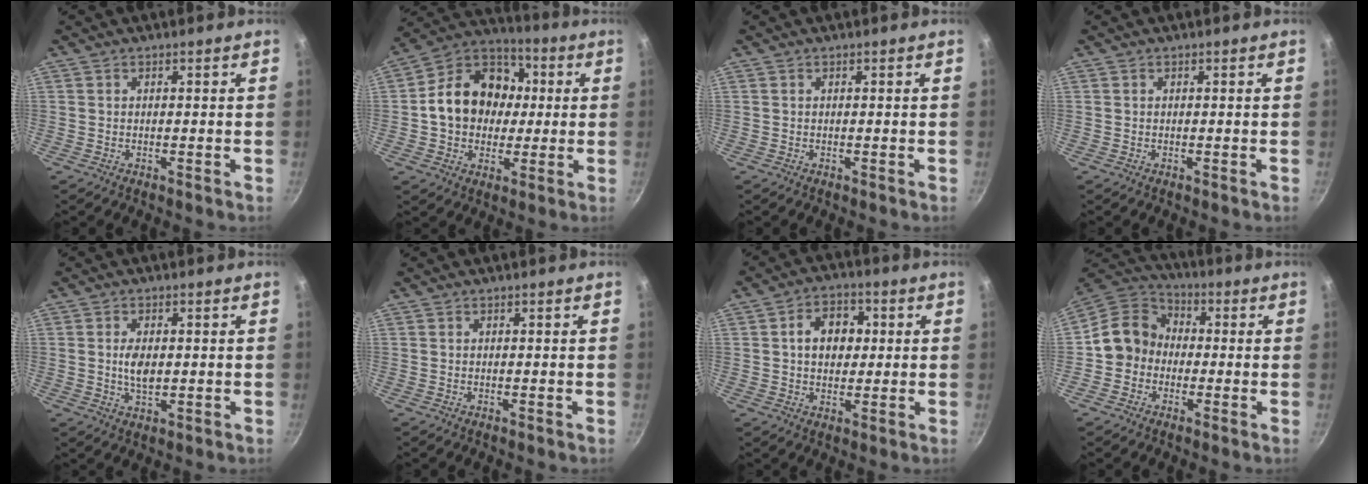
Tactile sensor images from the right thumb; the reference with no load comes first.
{"total": 16.9, "force": [1.1, 13.7, 9.8], "torque": [-0.131, 0.030, 0.005]}
{"total": 0.0}
{"total": 0.0}
{"total": 4.4, "force": [0.2, 2.5, 3.6], "torque": [-0.062, -0.003, 0.004]}
{"total": 0.0}
{"total": 8.4, "force": [1.3, 6.3, 5.5], "torque": [-0.051, 0.010, 0.012]}
{"total": 10.0, "force": [-1.2, 8.9, 4.4], "torque": [-0.041, 0.034, -0.044]}